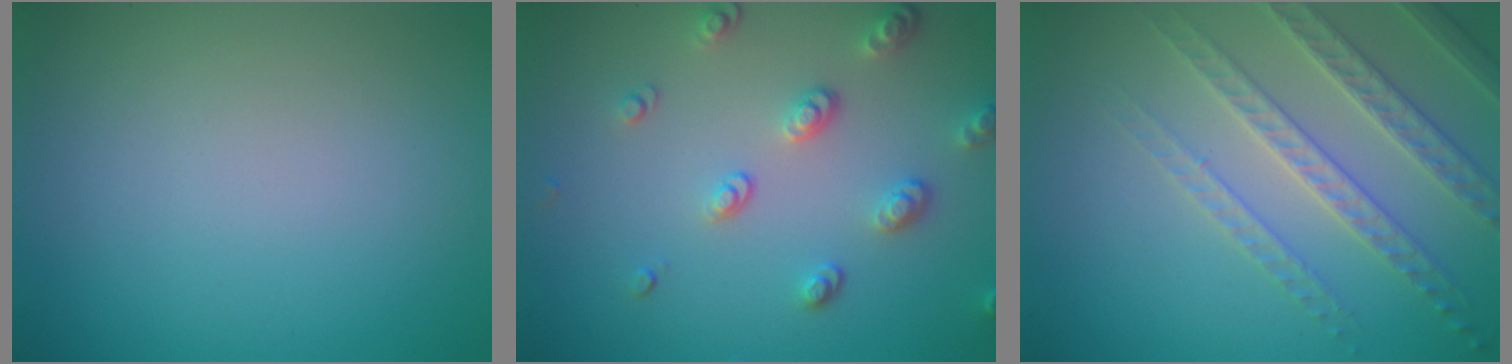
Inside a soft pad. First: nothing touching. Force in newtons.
{"total": 3.2, "press": 2.8, "slide": 1.7}
{"total": 3.9, "press": 3.7, "slide": 1.1}